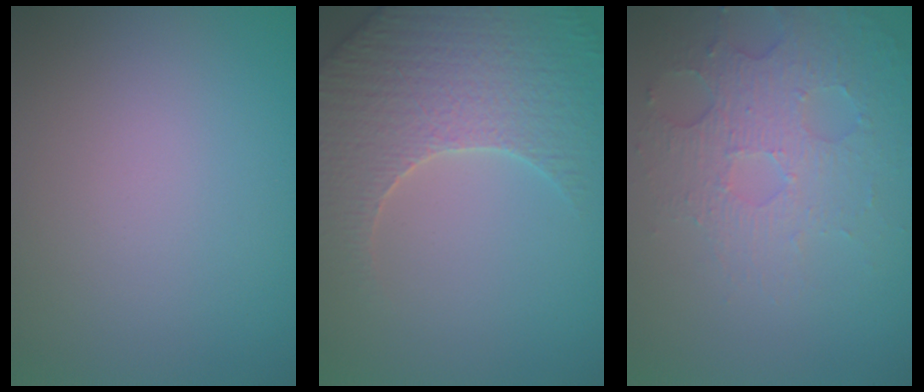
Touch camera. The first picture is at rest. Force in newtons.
{"total": 5.4, "press": 5.1, "slide": 1.7}
{"total": 5.0, "press": 3.5, "slide": 3.7}